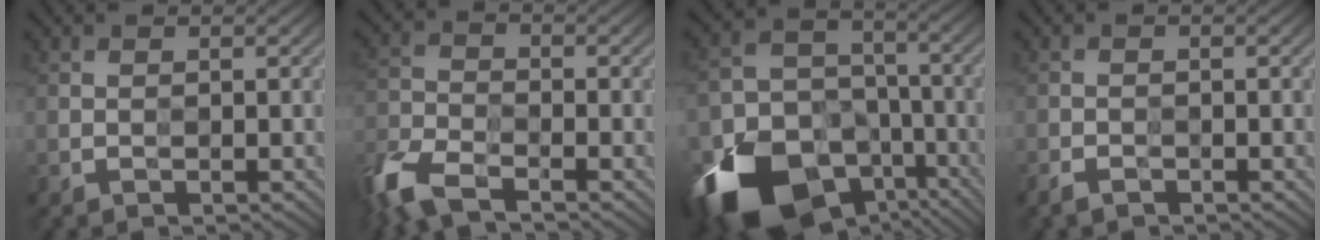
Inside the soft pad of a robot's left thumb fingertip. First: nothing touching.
{"total": 7.5, "force": [-5.5, 2.4, 4.5], "torque": [-0.106, -0.013, -0.131]}
{"total": 18.8, "force": [-10.6, 12.5, 9.2], "torque": [-0.215, -0.053, -0.165]}
{"total": 1.5, "force": [-1.3, 0.6, 0.6], "torque": [-0.016, -0.003, -0.029]}